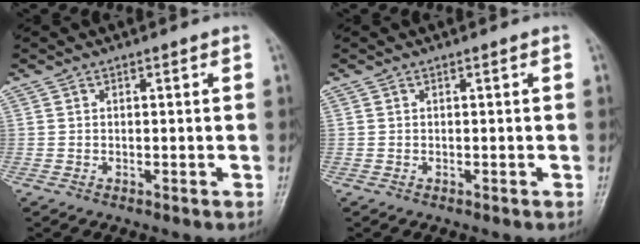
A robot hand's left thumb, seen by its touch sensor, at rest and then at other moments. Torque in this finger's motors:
{"motor_torque": [0.00, 0.00, -0.01, -0.06, 0.00]}